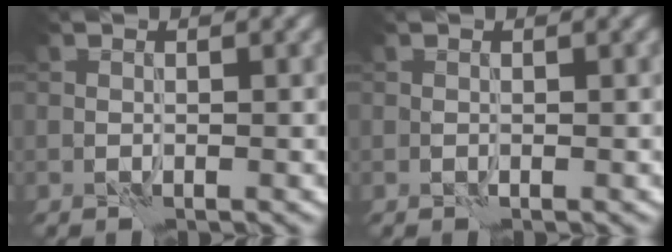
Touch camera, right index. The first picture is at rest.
{"total": 0.0}